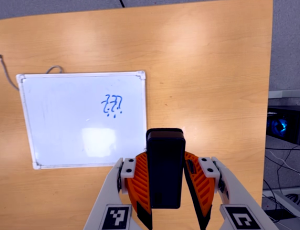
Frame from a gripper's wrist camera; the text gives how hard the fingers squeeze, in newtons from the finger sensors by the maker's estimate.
{"total": 5.5, "left": 4.3, "right": 6.7}